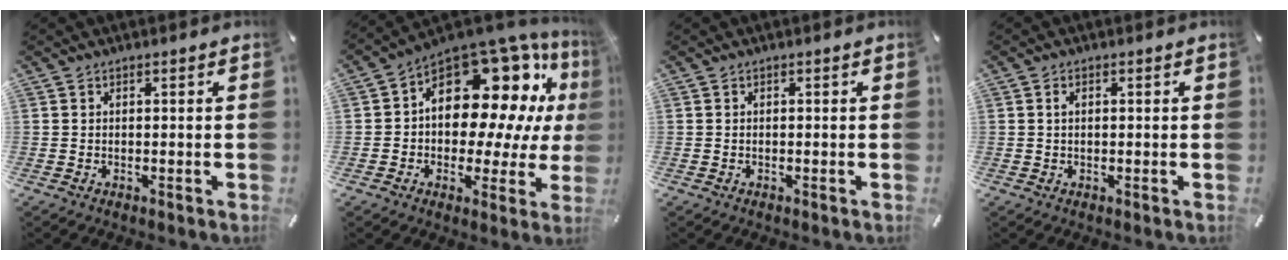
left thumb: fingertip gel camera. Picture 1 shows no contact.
{"total": 18.5, "force": [7.5, 11.6, 12.3], "torque": [-0.183, -0.073, 0.120]}
{"total": 0.0}
{"total": 1.3, "force": [0.2, 0.8, 1.0], "torque": [-0.022, 0.004, 0.003]}